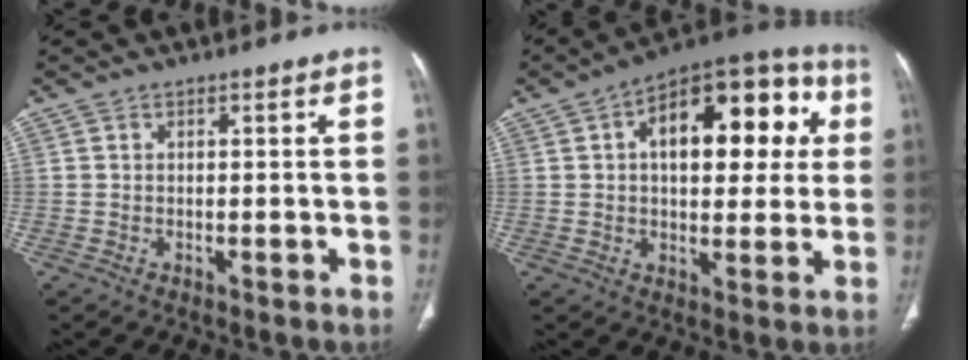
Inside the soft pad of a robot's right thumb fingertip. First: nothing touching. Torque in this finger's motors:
{"motor_torque": [-0.64, 1.47, 0.85, 0.68, 0.12]}